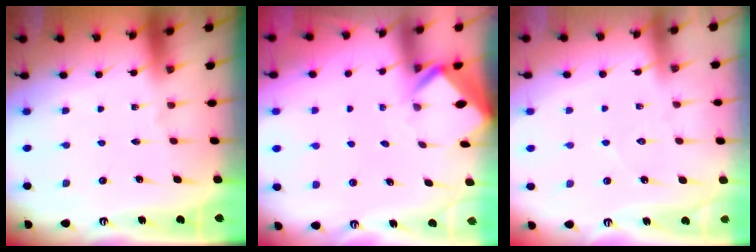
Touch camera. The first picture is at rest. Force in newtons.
{"total": 2.9, "press": 2.9, "slide": 0.2}
{"total": 3.5, "press": 3.5, "slide": 0.4}